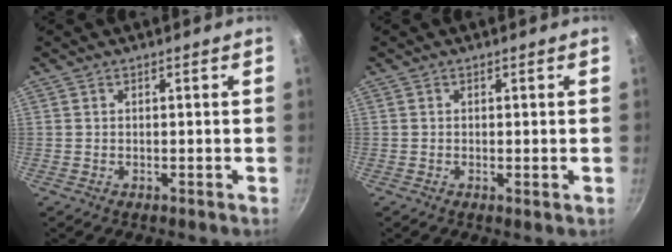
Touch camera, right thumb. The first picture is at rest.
{"total": 0.9, "force": [-0.1, 0.2, 0.9], "torque": [-0.018, -0.004, -0.005]}